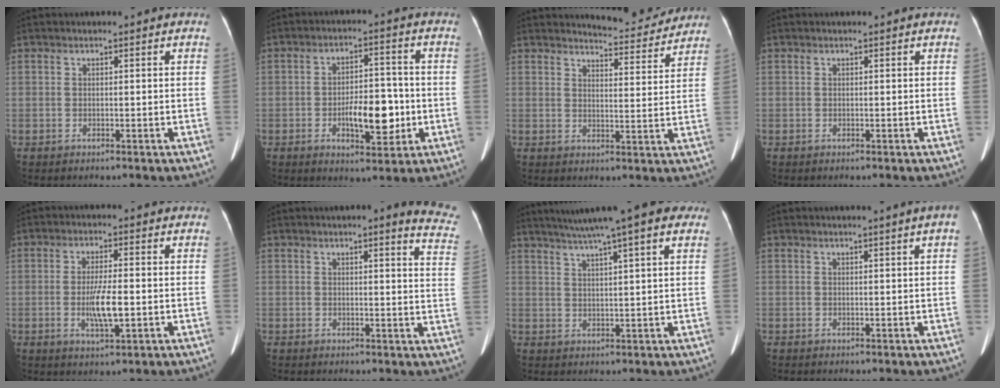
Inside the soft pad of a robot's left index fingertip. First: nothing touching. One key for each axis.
{"total": 8.0, "fx": -2.6, "fy": 3.3, "fz": 6.8, "tx": -0.108, "ty": -0.014, "tz": -0.039}
{"total": 7.7, "fx": 7.6, "fy": 0.8, "fz": 0.7, "tx": -0.009, "ty": -0.031, "tz": 0.090}
{"total": 0.0}
{"total": 5.2, "fx": -1.4, "fy": 0.7, "fz": 4.9, "tx": -0.095, "ty": -0.026, "tz": -0.025}
{"total": 9.4, "fx": 8.1, "fy": 0.6, "fz": 4.7, "tx": -0.030, "ty": -0.059, "tz": 0.053}
{"total": 13.3, "fx": 10.3, "fy": 0.6, "fz": 8.4, "tx": -0.133, "ty": 0.023, "tz": 0.134}
{"total": 2.2, "fx": 1.3, "fy": -0.7, "fz": 1.7, "tx": -0.022, "ty": -0.015, "tz": 0.011}